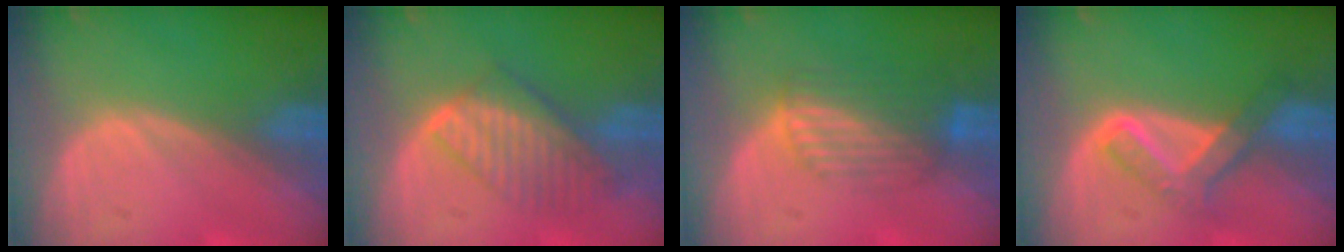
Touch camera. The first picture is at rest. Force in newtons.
{"total": 7.2, "press": 6.6, "slide": 2.9}
{"total": 7.0, "press": 5.9, "slide": 3.8}
{"total": 5.4, "press": 5.4, "slide": 0.7}